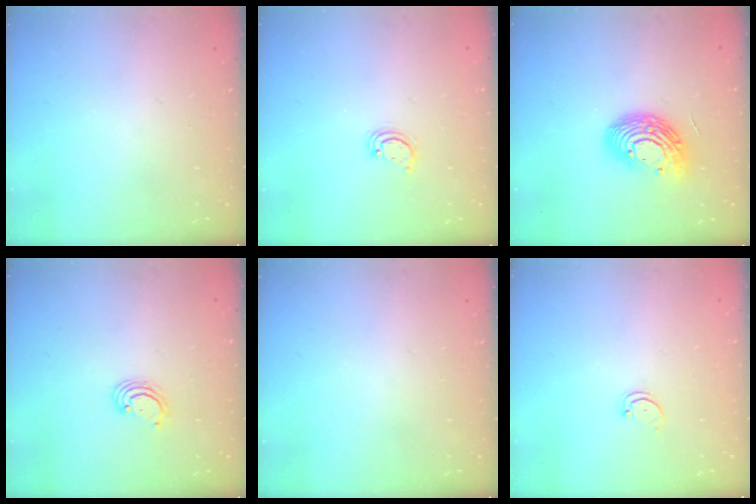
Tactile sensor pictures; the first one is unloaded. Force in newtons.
{"total": 2.5, "press": 2.5, "slide": 0.3}
{"total": 14.2, "press": 14.2, "slide": 1.1}
{"total": 2.3, "press": 2.3, "slide": 0.1}
{"total": 0.0}
{"total": 1.5, "press": 1.5, "slide": 0.3}